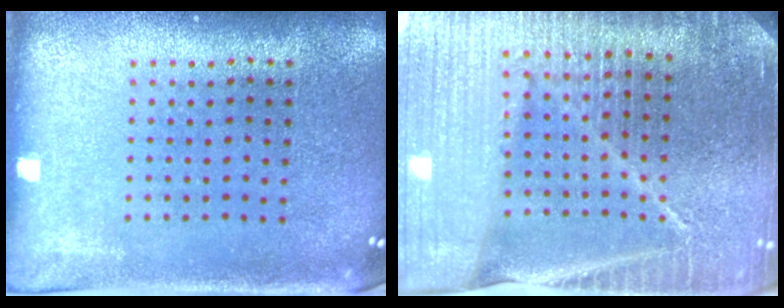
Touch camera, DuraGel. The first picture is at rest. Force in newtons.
{"total": 5.5, "press": 4.8, "slide": 2.6}